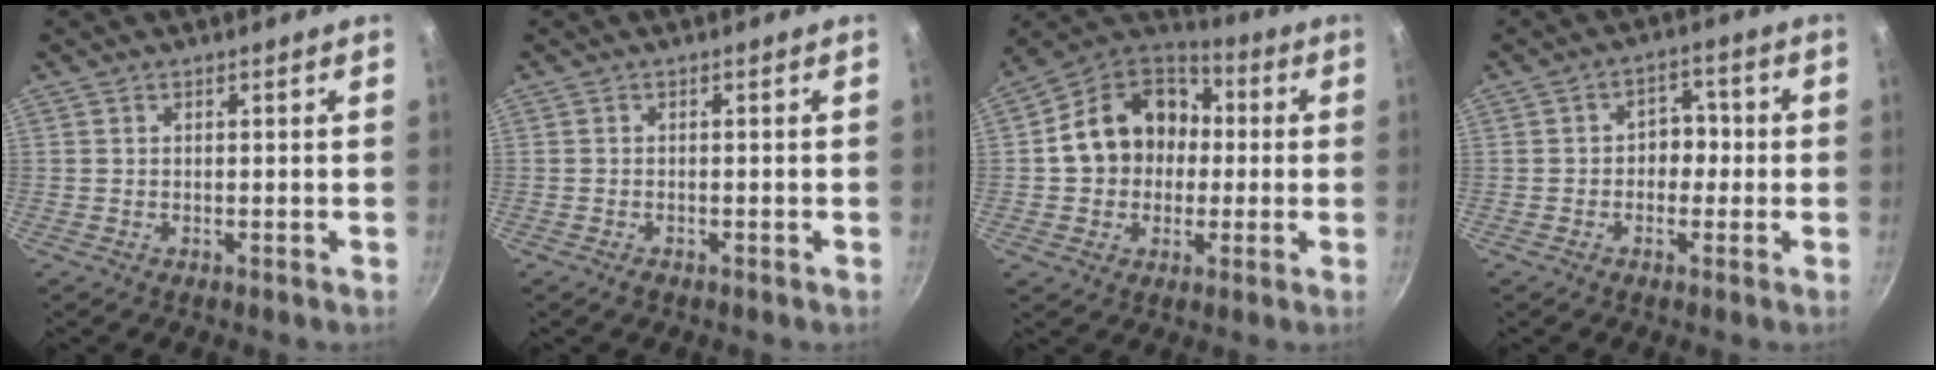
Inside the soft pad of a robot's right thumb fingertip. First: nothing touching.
{"total": 1.1, "force": [-0.8, 0.6, 0.5], "torque": [-0.013, 0.003, -0.011]}
{"total": 16.7, "force": [0.8, 13.9, 9.2], "torque": [-0.123, 0.040, 0.001]}
{"total": 5.1, "force": [-0.5, 4.1, 3.0], "torque": [0.006, 0.015, -0.015]}